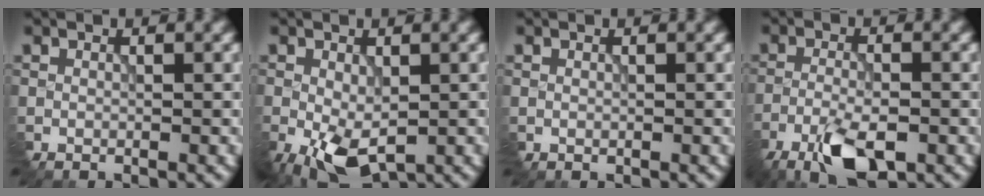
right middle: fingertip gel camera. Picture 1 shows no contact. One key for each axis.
{"total": 5.4, "fx": -1.7, "fy": 3.0, "fz": 4.1, "tx": -0.104, "ty": -0.016, "tz": -0.024}
{"total": 0.0}
{"total": 6.1, "fx": -3.9, "fy": 2.0, "fz": 4.1, "tx": -0.088, "ty": -0.010, "tz": -0.070}